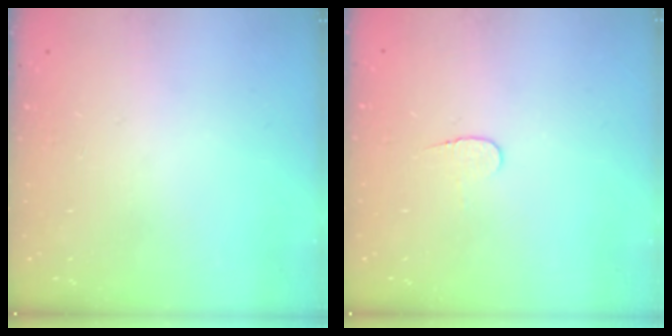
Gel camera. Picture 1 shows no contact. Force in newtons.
{"total": 4.0, "press": 4.0, "slide": 0.4}